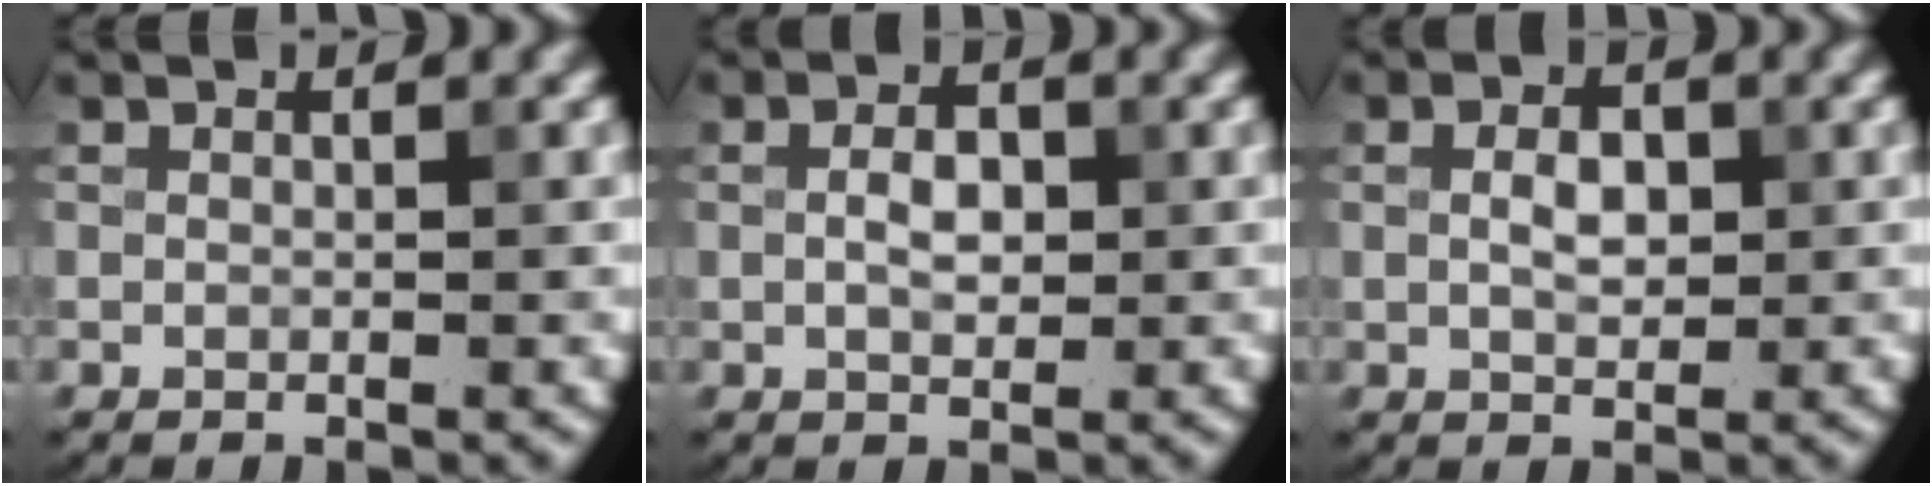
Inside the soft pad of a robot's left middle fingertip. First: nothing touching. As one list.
[{"total": 2.5, "force": [0.1, 1.5, 2.0], "torque": [-0.040, 0.002, 0.001]}, {"total": 2.4, "force": [0.2, 1.4, 2.0], "torque": [-0.040, 0.003, 0.004]}]